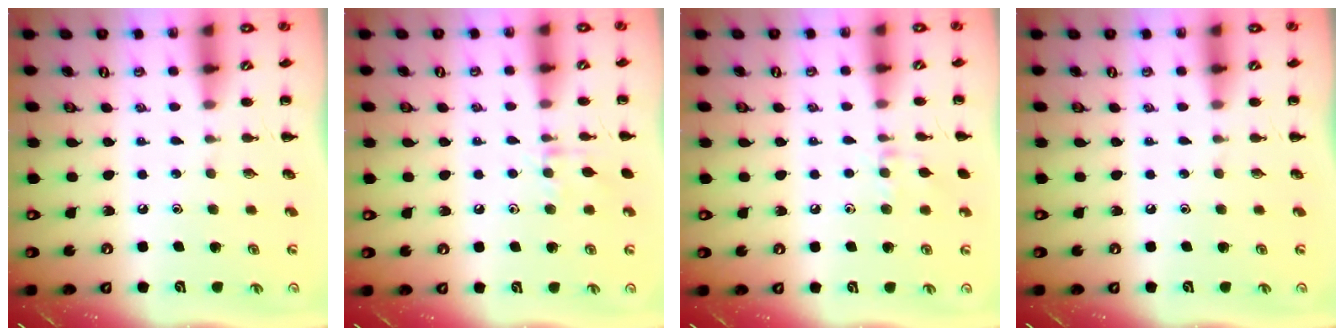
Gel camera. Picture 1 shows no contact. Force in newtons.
{"total": 7.1, "press": 7.0, "slide": 1.3}
{"total": 7.0, "press": 6.7, "slide": 1.9}
{"total": 0.0}